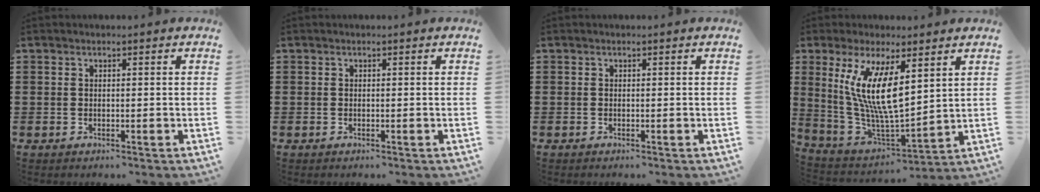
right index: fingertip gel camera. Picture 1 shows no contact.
{"total": 0.0}
{"total": 0.0}
{"total": 11.0, "force": [3.5, 3.0, 10.0], "torque": [-0.216, -0.022, 0.062]}